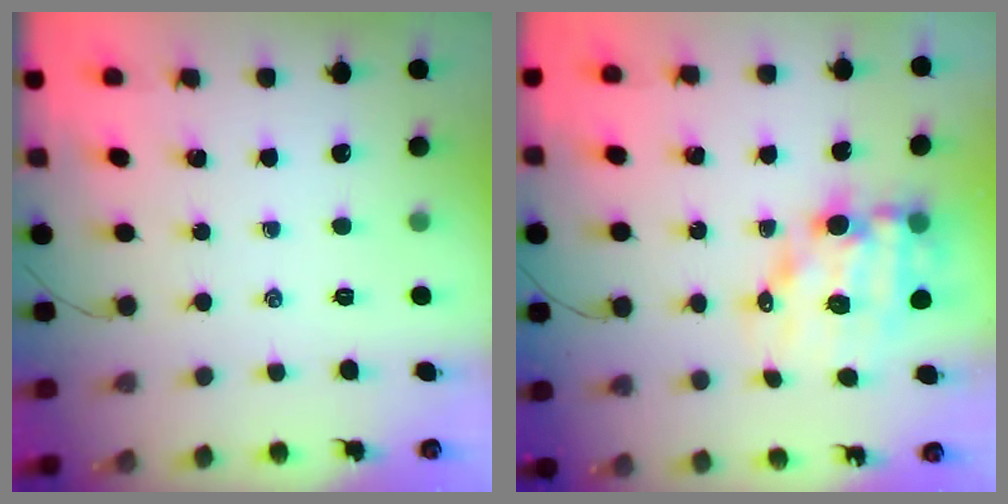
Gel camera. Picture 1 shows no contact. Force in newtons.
{"total": 11.7, "press": 11.2, "slide": 3.2}